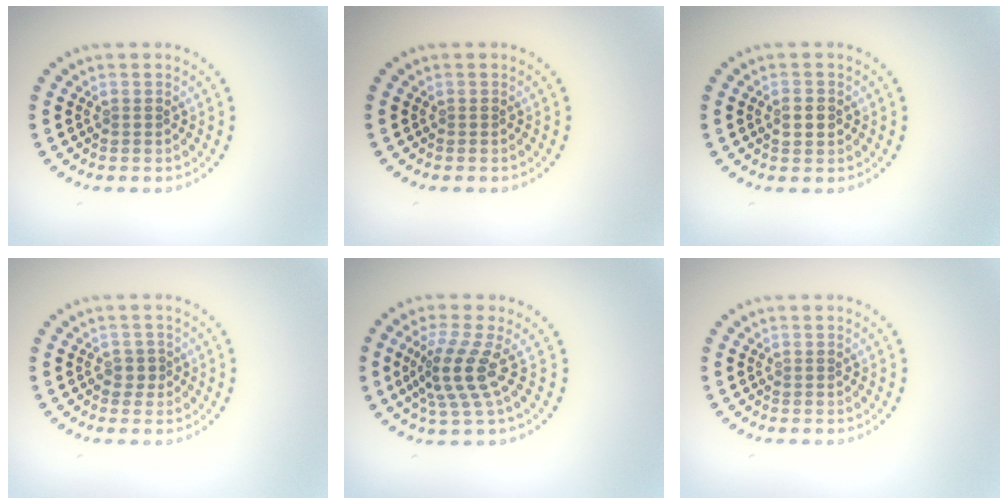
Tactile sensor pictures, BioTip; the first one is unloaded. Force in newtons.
{"total": 0.0}
{"total": 2.1, "press": 2.1, "slide": 0.0}
{"total": 0.9, "press": 0.7, "slide": 0.6}
{"total": 4.0, "press": 2.9, "slide": 2.8}
{"total": 0.0}